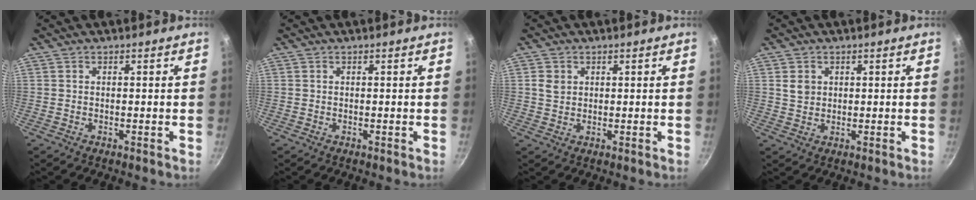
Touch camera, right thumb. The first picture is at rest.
{"total": 0.0}
{"total": 2.6, "force": [0.8, 2.1, 1.3], "torque": [-0.018, -0.003, 0.017]}
{"total": 2.9, "force": [0.9, 2.4, 1.3], "torque": [-0.014, -0.006, 0.020]}